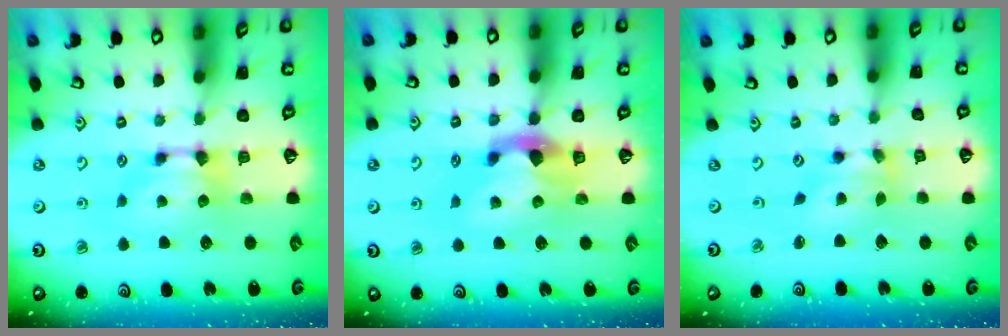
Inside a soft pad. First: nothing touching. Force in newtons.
{"total": 2.8, "press": 2.5, "slide": 1.3}
{"total": 3.4, "press": 3.0, "slide": 1.7}